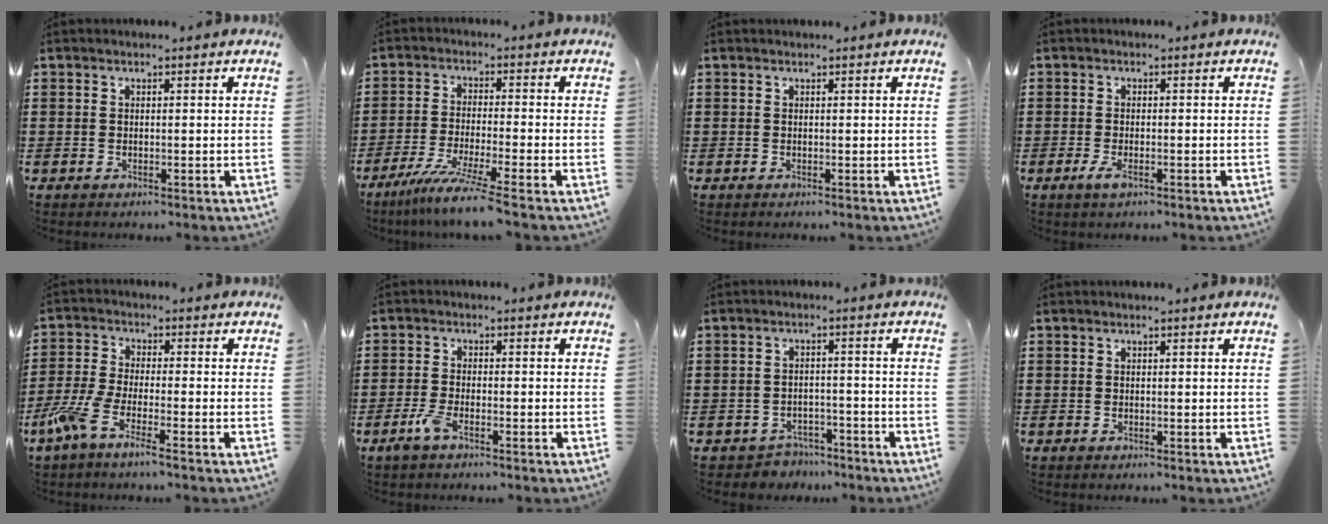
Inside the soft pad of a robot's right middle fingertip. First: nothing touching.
{"total": 6.2, "force": [-4.8, -0.7, 3.9], "torque": [-0.082, -0.022, -0.092]}
{"total": 0.0}
{"total": 2.0, "force": [-0.8, 0.6, 1.7], "torque": [-0.038, -0.004, -0.018]}
{"total": 5.6, "force": [-3.9, 0.4, 4.0], "torque": [-0.102, -0.018, -0.078]}
{"total": 2.9, "force": [-1.7, 0.8, 2.3], "torque": [-0.060, -0.005, -0.036]}
{"total": 2.9, "force": [-2.8, 0.9, -0.3], "torque": [-0.006, 0.001, -0.062]}
{"total": 0.0}